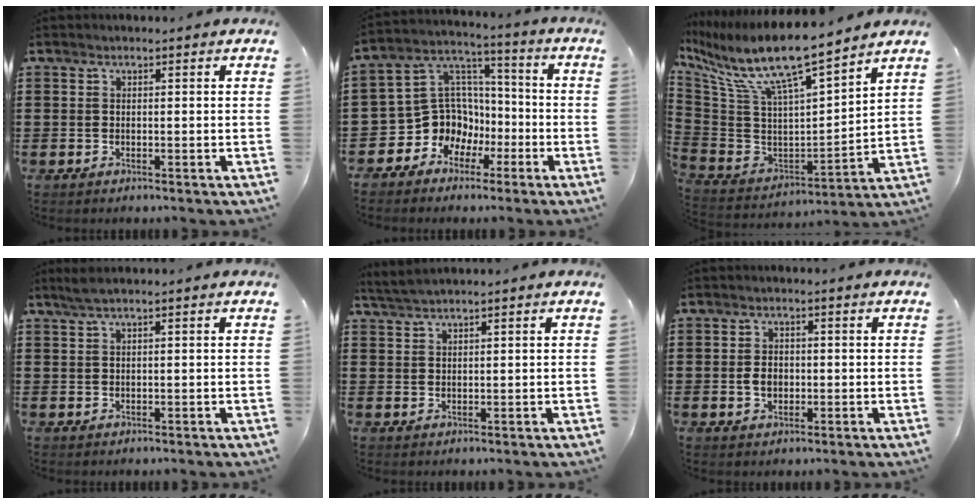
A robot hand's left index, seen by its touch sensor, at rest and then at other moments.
{"total": 9.5, "force": [-3.4, 8.7, 1.7], "torque": [-0.078, -0.004, -0.056]}
{"total": 10.8, "force": [8.2, 1.3, 7.0], "torque": [-0.167, -0.059, 0.137]}
{"total": 1.5, "force": [0.8, 0.0, 1.3], "torque": [-0.024, 0.001, 0.015]}
{"total": 1.9, "force": [1.7, -0.3, 0.8], "torque": [-0.017, 0.000, 0.034]}
{"total": 2.8, "force": [-0.2, 1.9, 2.1], "torque": [-0.033, 0.001, -0.006]}